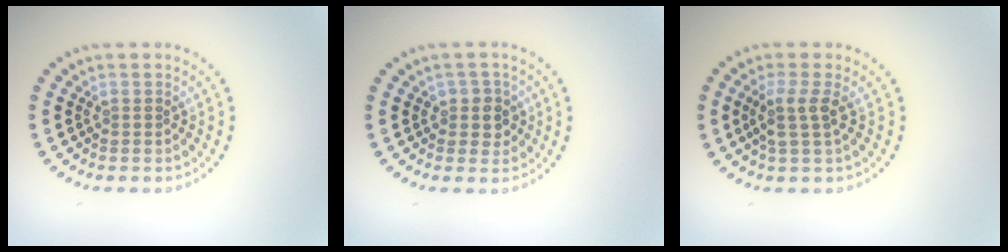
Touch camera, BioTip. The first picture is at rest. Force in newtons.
{"total": 1.9, "press": 1.7, "slide": 0.8}
{"total": 2.4, "press": 1.9, "slide": 1.4}